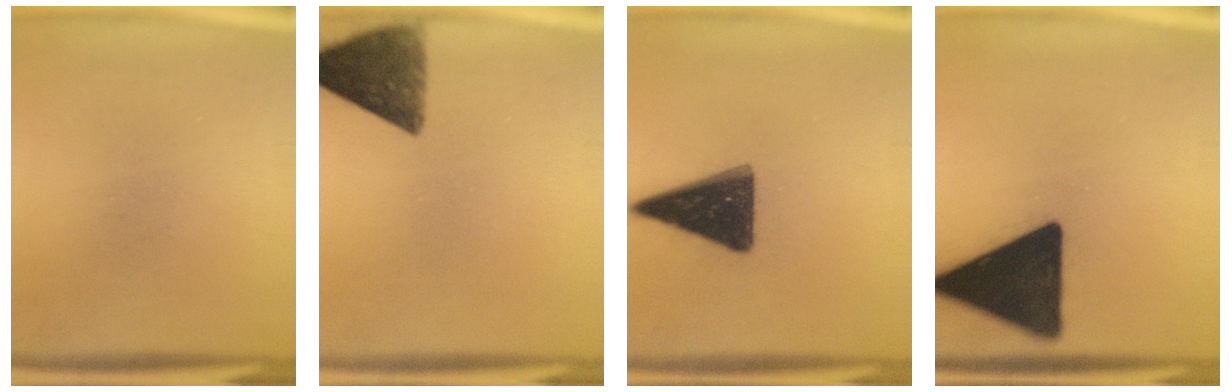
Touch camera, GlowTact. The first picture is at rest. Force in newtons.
{"total": 10.3}
{"total": 15.2}
{"total": 19.6}